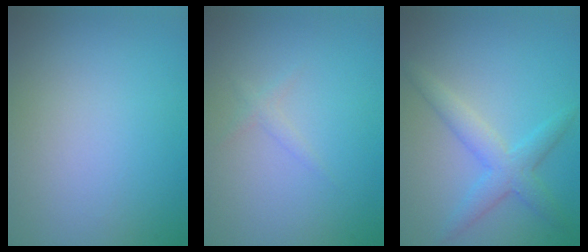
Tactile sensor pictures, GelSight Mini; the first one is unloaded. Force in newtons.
{"total": 0.8, "press": 0.8, "slide": 0.0}
{"total": 3.3, "press": 3.3, "slide": 0.3}